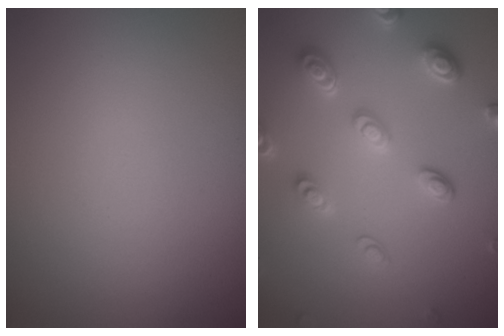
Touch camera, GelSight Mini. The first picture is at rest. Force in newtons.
{"total": 4.6, "press": 3.7, "slide": 2.7}